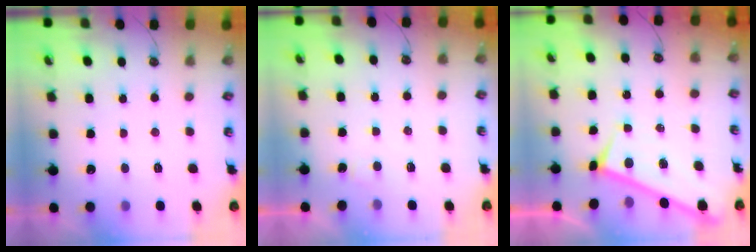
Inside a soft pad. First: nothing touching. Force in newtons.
{"total": 2.6, "press": 2.6, "slide": 0.1}
{"total": 0.0}